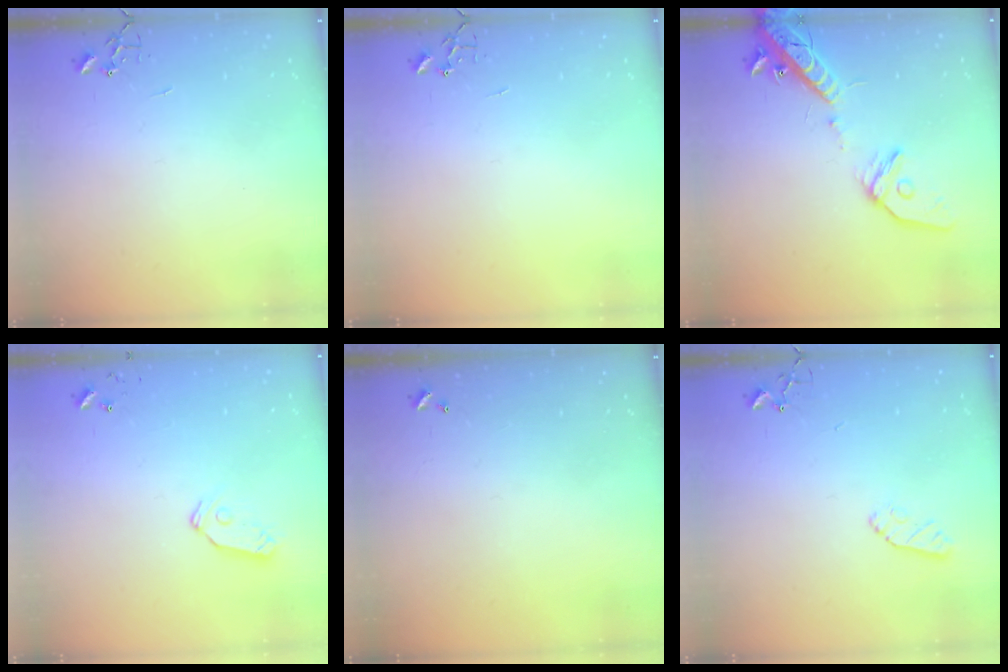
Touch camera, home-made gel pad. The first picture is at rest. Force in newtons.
{"total": 0.0}
{"total": 16.7, "press": 16.3, "slide": 3.5}
{"total": 7.2, "press": 7.2, "slide": 0.3}
{"total": 0.0}
{"total": 7.2, "press": 7.1, "slide": 0.8}